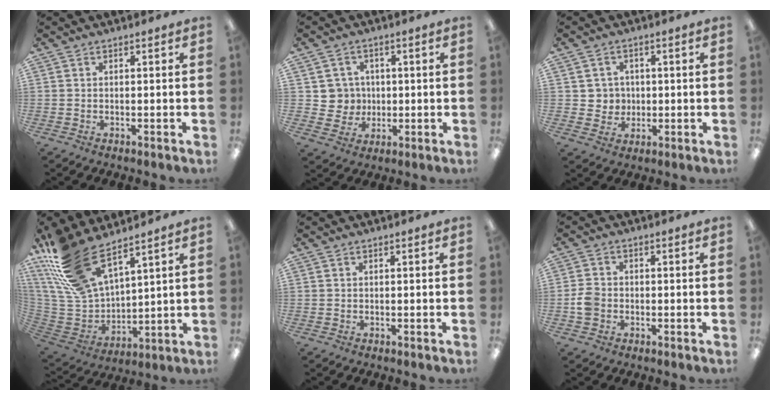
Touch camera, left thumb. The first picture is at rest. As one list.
[{"total": 6.0, "force": [1.5, 5.8, -0.4], "torque": [0.001, -0.006, 0.031]}, {"total": 4.4, "force": [1.1, 4.2, -0.1], "torque": [-0.001, 0.001, 0.019]}, {"total": 19.5, "force": [14.1, 8.2, 10.7], "torque": [-0.256, -0.077, 0.264]}, {"total": 0.0}, {"total": 4.2, "force": [-0.9, 3.4, 2.2], "torque": [-0.036, 0.009, -0.014]}]